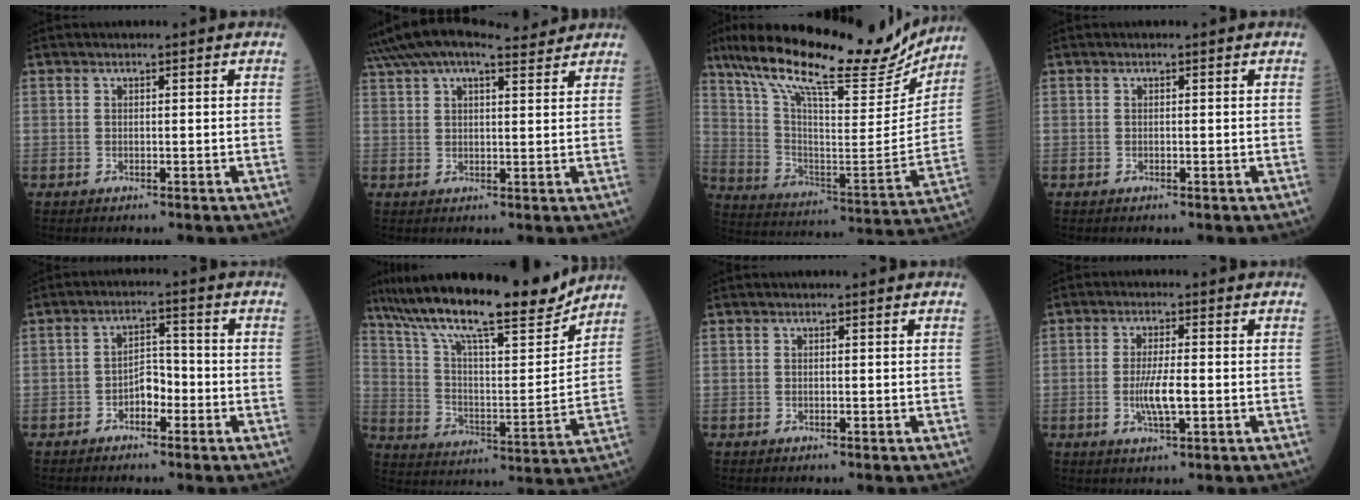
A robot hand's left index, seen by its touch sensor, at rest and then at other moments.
{"total": 12.3, "force": [10.5, 2.9, 5.6], "torque": [-0.109, 0.049, 0.164]}
{"total": 25.5, "force": [21.2, 5.3, 13.2], "torque": [-0.232, -0.011, 0.319]}
{"total": 0.0}
{"total": 3.7, "force": [-1.9, 2.0, 2.6], "torque": [-0.042, 0.012, -0.038]}
{"total": 21.5, "force": [18.0, 2.7, 11.4], "torque": [-0.204, 0.002, 0.290]}
{"total": 0.0}
{"total": 4.9, "force": [-0.9, 0.8, 4.8], "torque": [-0.100, -0.007, -0.017]}